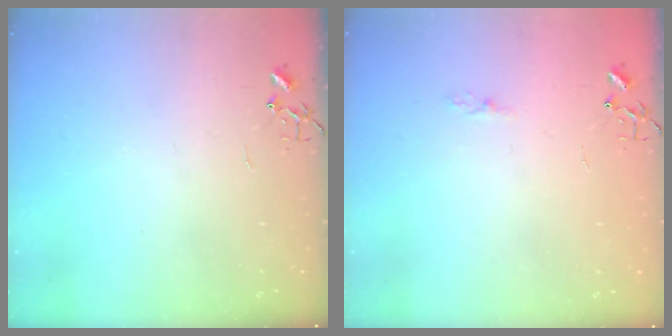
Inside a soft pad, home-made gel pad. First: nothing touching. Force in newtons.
{"total": 3.3, "press": 3.3, "slide": 0.4}